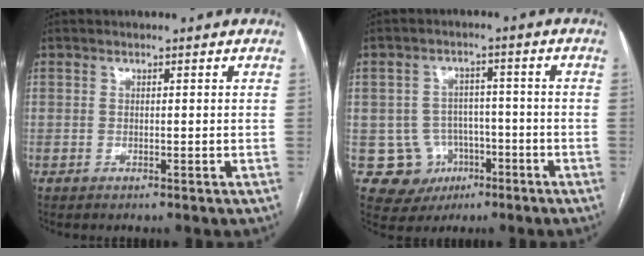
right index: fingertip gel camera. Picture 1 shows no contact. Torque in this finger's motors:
{"motor_torque": [-0.07, 0.06, -0.37, -0.16]}